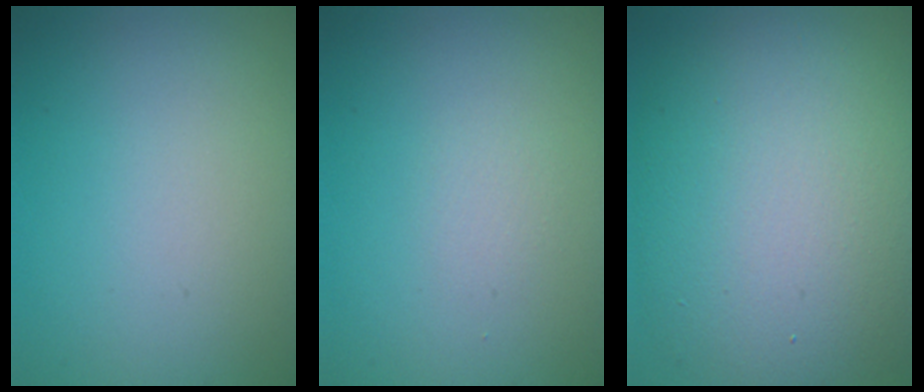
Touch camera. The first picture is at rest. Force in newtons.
{"total": 0.7, "press": 0.7, "slide": 0.1}
{"total": 12.2, "press": 12.2, "slide": 0.3}